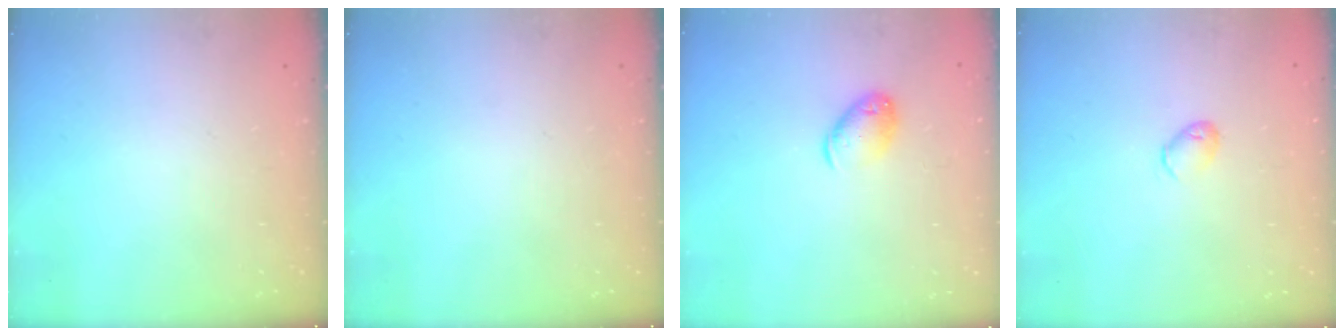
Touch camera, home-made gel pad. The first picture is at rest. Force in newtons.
{"total": 0.0}
{"total": 9.1, "press": 9.0, "slide": 1.5}
{"total": 4.8, "press": 4.7, "slide": 1.0}